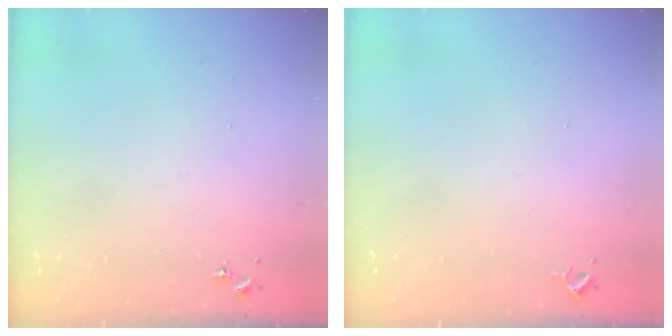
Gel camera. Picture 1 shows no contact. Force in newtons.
{"total": 2.6, "press": 2.6, "slide": 0.4}